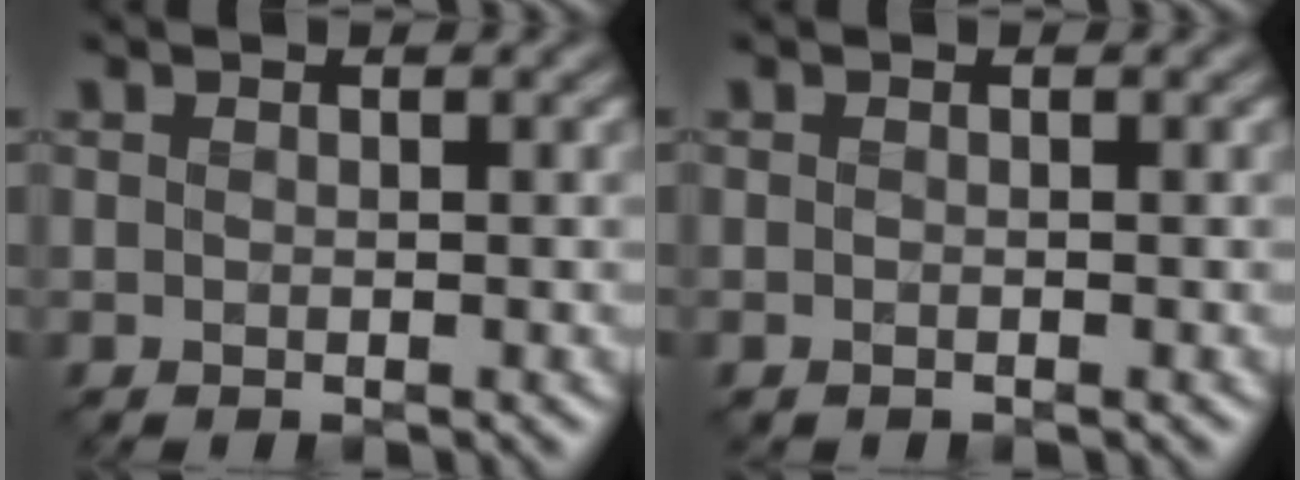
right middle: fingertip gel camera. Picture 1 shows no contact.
{"total": 0.0}